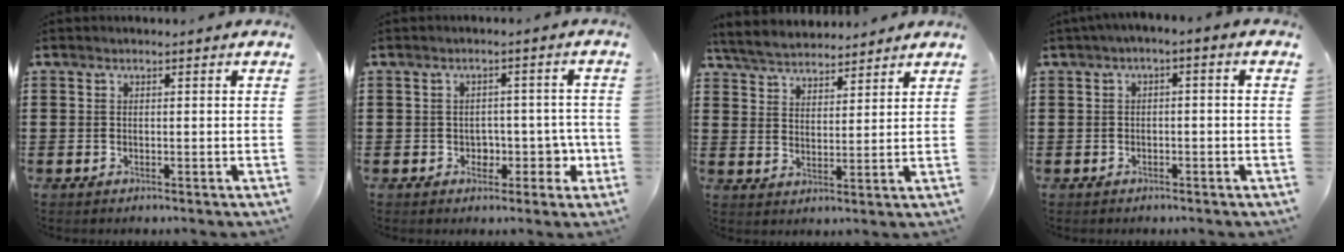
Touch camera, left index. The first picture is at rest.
{"total": 3.8, "force": [-0.5, 3.2, 1.9], "torque": [-0.034, -0.004, -0.017]}
{"total": 5.1, "force": [4.9, 1.2, 0.7], "torque": [-0.036, -0.015, 0.089]}
{"total": 1.8, "force": [-1.4, 0.3, 1.1], "torque": [-0.018, 0.002, -0.030]}